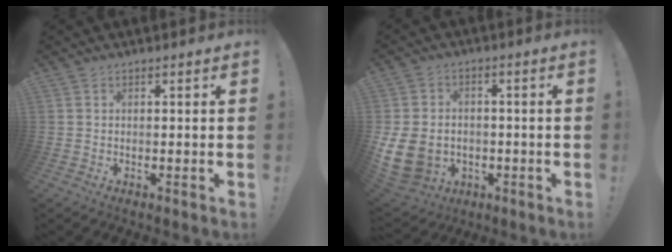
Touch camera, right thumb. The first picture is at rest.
{"total": 11.9, "force": [-2.5, 9.9, 6.1], "torque": [-0.130, 0.015, -0.041]}